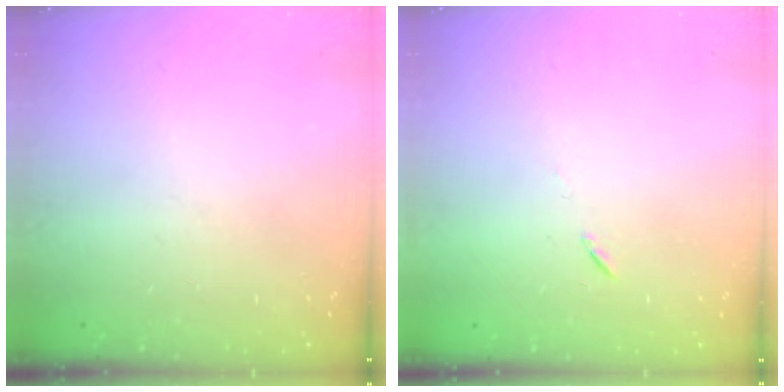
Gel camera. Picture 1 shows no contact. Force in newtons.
{"total": 5.8, "press": 5.4, "slide": 2.1}